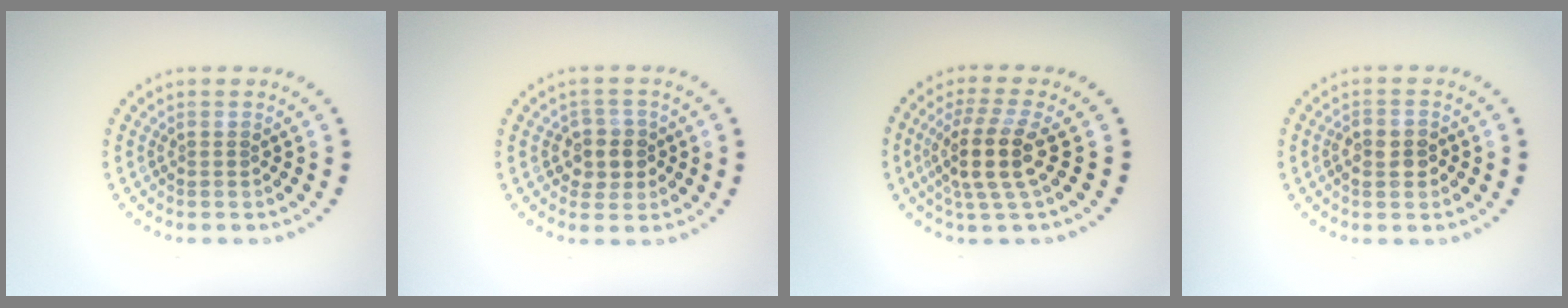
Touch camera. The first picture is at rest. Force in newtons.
{"total": 2.7, "press": 2.5, "slide": 0.9}
{"total": 4.3, "press": 3.5, "slide": 2.5}
{"total": 2.3, "press": 2.2, "slide": 0.6}